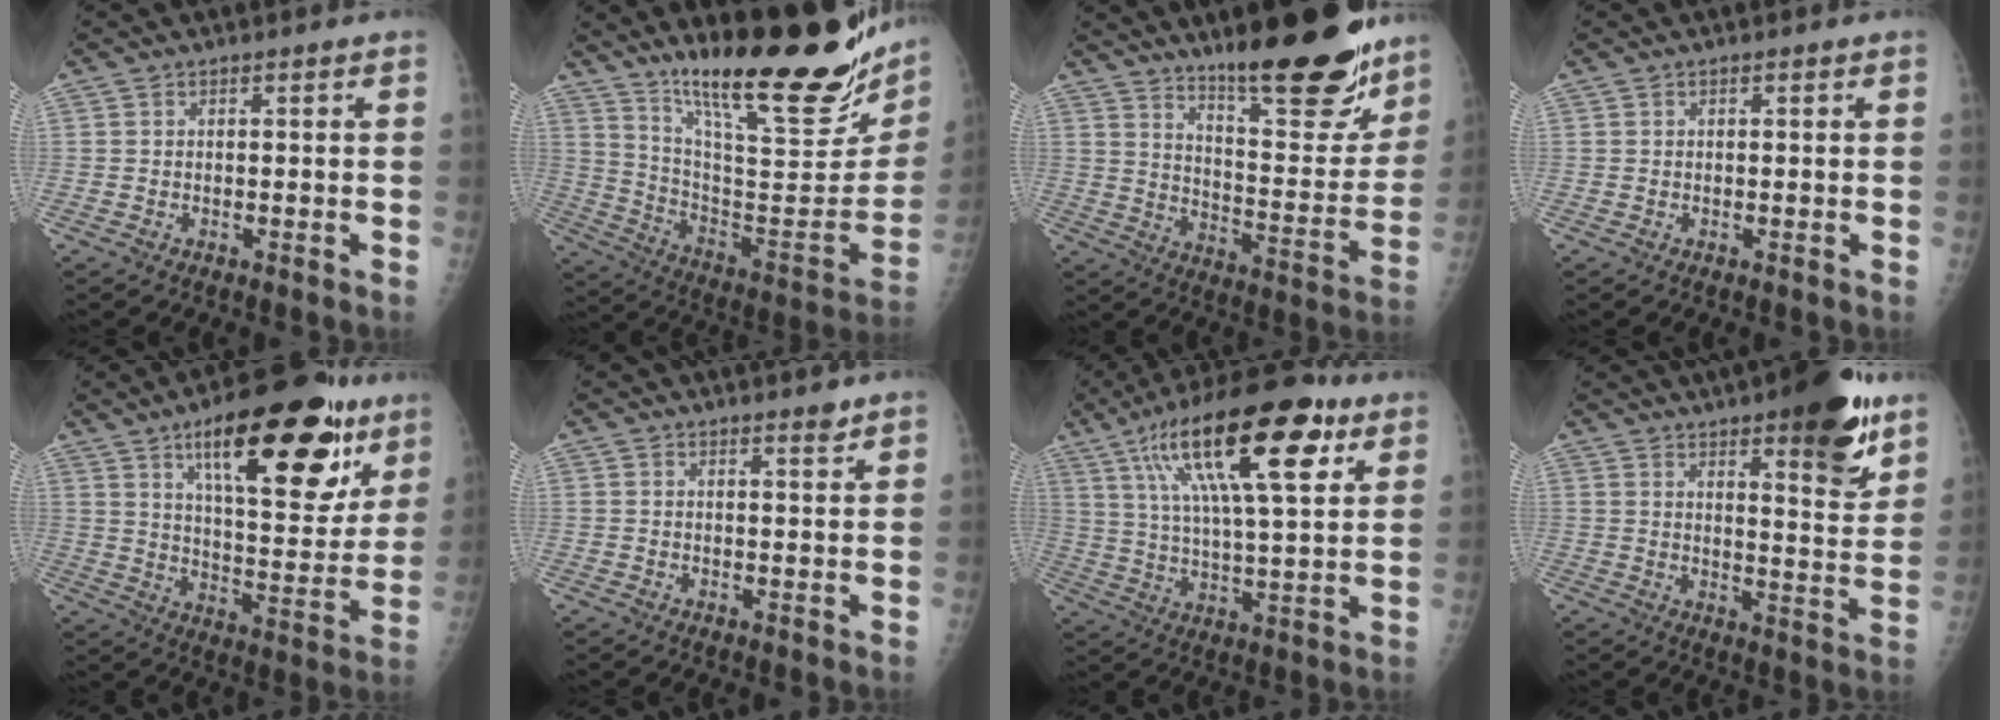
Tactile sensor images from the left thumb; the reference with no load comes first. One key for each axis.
{"total": 30.5, "fx": 21.3, "fy": 6.5, "fz": 20.8, "tx": -0.287, "ty": -0.109, "tz": 0.330}
{"total": 21.9, "fx": 16.1, "fy": 5.3, "fz": 13.8, "tx": -0.157, "ty": -0.111, "tz": 0.243}
{"total": 0.6, "fx": 0.2, "fy": 0.2, "fz": 0.5, "tx": -0.007, "ty": 0.001, "tz": 0.003}
{"total": 26.1, "fx": 13.8, "fy": 9.6, "fz": 20.0, "tx": -0.248, "ty": -0.041, "tz": 0.210}
{"total": 2.2, "fx": 1.8, "fy": 0.4, "fz": 1.2, "tx": -0.012, "ty": -0.013, "tz": 0.025}
{"total": 23.1, "fx": 11.0, "fy": 7.2, "fz": 19.1, "tx": -0.308, "ty": -0.013, "tz": 0.178}
{"total": 16.0, "fx": 9.8, "fy": 4.5, "fz": 11.9, "tx": -0.130, "ty": -0.055, "tz": 0.139}